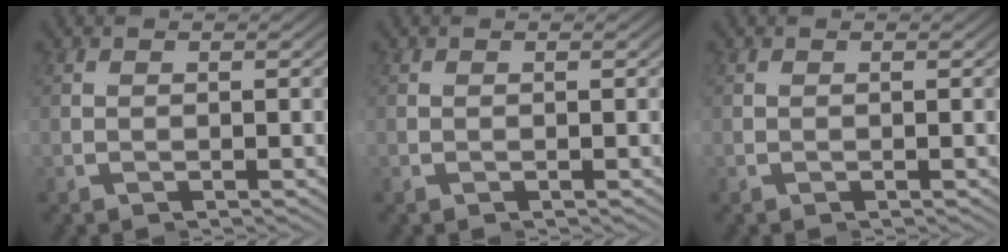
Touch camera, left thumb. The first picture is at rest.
{"total": 0.0}
{"total": 0.0}